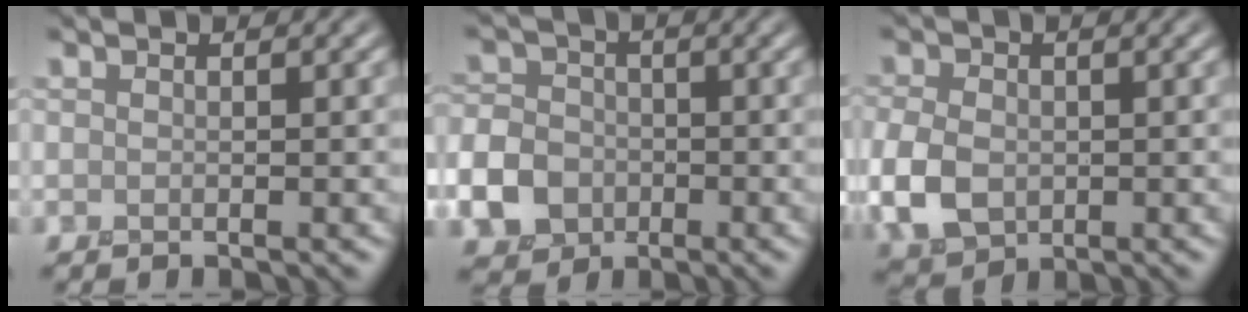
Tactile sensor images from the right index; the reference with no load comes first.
{"total": 7.0, "force": [-2.6, 5.9, 2.7], "torque": [-0.056, -0.015, -0.074]}
{"total": 5.4, "force": [-0.7, 4.0, 3.5], "torque": [-0.092, -0.005, -0.020]}